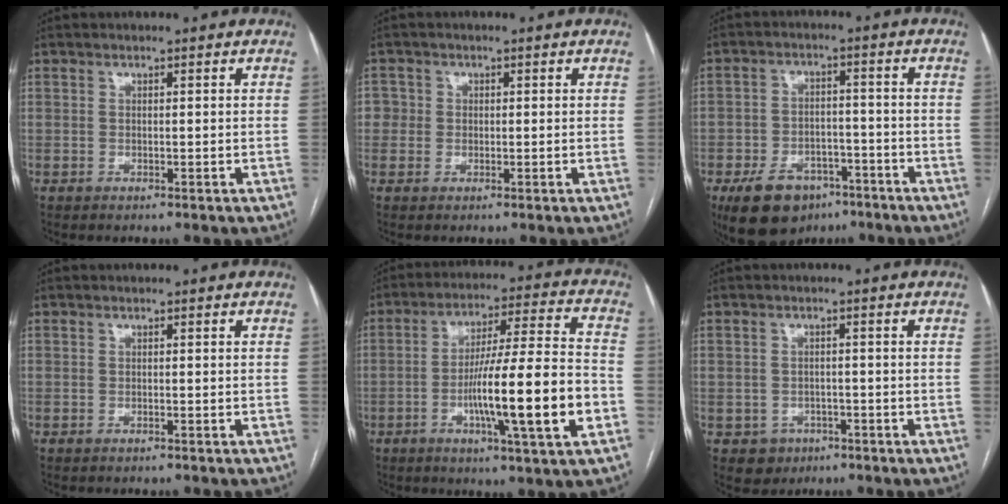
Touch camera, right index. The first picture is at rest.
{"total": 2.3, "force": [0.1, 2.3, 0.0], "torque": [0.015, 0.007, -0.001]}
{"total": 11.1, "force": [-7.2, 6.6, 5.3], "torque": [-0.092, 0.006, -0.110]}
{"total": 0.6, "force": [-0.6, 0.1, 0.2], "torque": [-0.009, -0.002, -0.009]}
{"total": 16.9, "force": [-4.7, 0.1, 16.3], "torque": [-0.272, -0.003, -0.077]}
{"total": 3.9, "force": [-1.7, 3.5, 0.2], "torque": [0.006, 0.013, -0.019]}